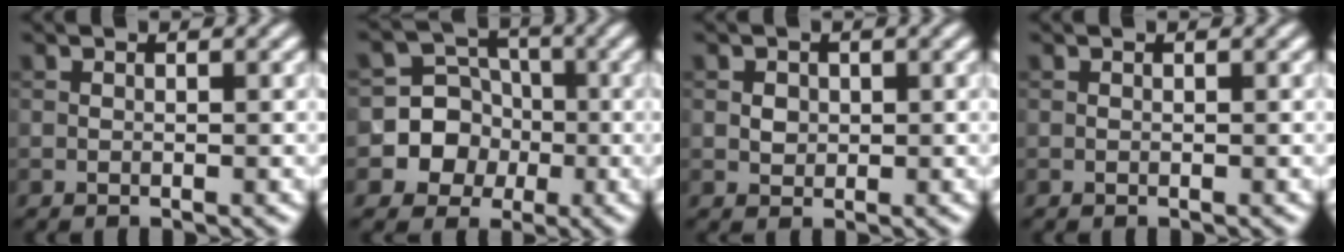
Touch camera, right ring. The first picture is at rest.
{"total": 9.1, "force": [-2.6, 8.5, 1.5], "torque": [-0.028, 0.009, -0.060]}
{"total": 1.2, "force": [0.2, 1.1, 0.5], "torque": [-0.009, -0.001, 0.004]}
{"total": 0.0}